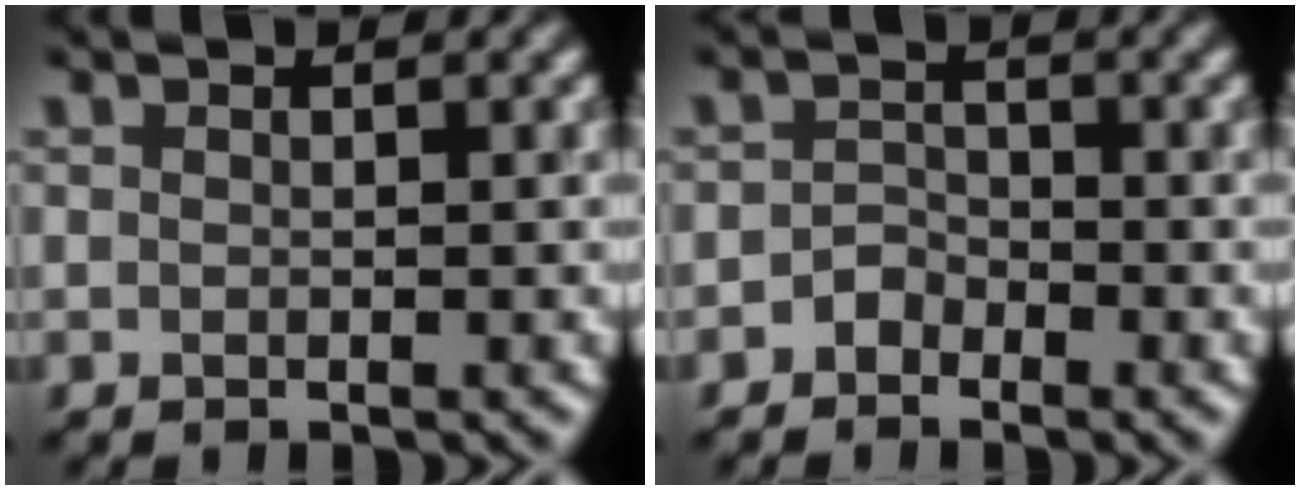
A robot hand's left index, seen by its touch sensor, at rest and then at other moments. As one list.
[{"total": 1.2, "force": [-0.9, 0.8, 0.1], "torque": [0.001, 0.012, -0.018]}]